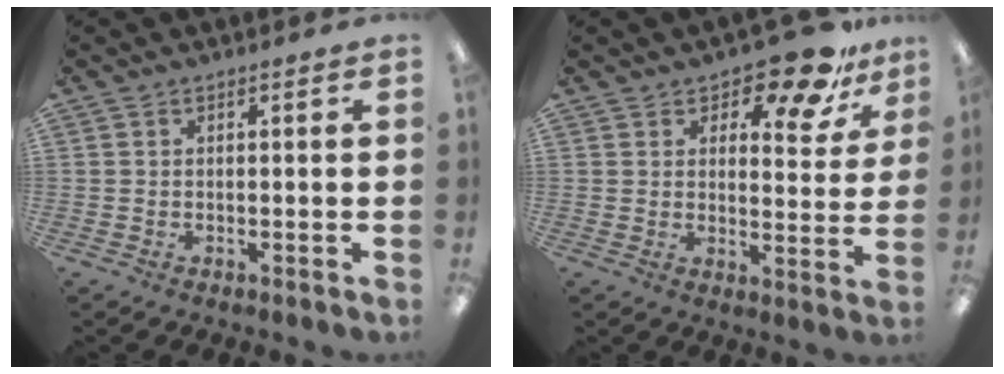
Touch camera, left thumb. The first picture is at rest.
{"total": 11.3, "force": [8.7, 4.3, 5.8], "torque": [-0.070, -0.059, 0.151]}